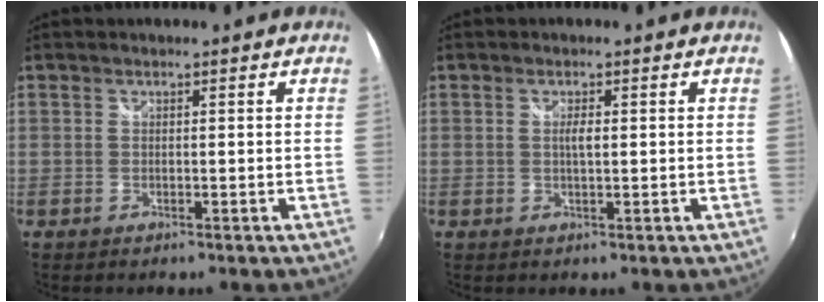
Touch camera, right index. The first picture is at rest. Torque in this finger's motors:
{"motor_torque": [0.48, -0.02, 0.31, 0.06]}